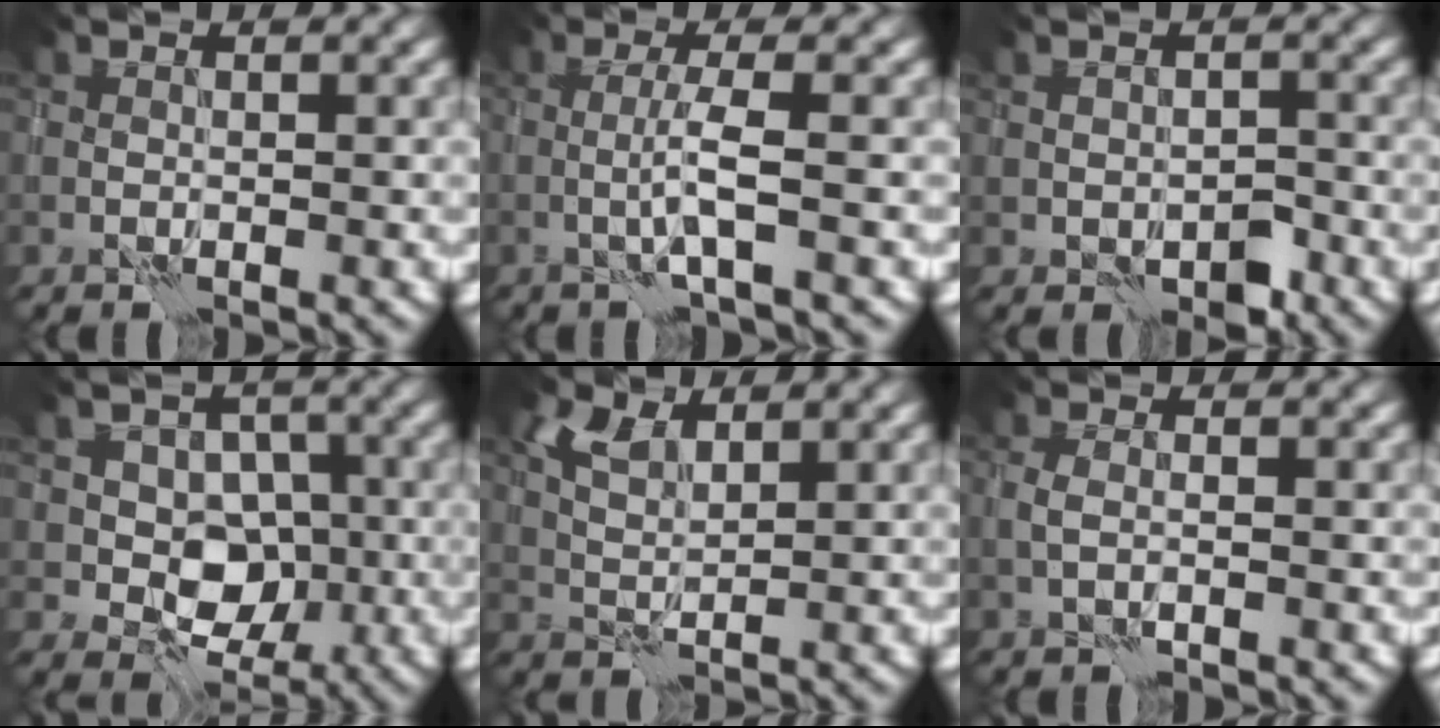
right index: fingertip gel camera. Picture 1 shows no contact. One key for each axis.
{"total": 2.5, "fx": -0.4, "fy": 0.0, "fz": 2.5, "tx": -0.045, "ty": 0.004, "tz": -0.013}
{"total": 2.1, "fx": -1.0, "fy": 1.5, "fz": 1.1, "tx": -0.008, "ty": -0.002, "tz": -0.011}
{"total": 5.0, "fx": -0.4, "fy": 4.2, "fz": 2.7, "tx": -0.010, "ty": 0.001, "tz": -0.014}
{"total": 3.4, "fx": 2.1, "fy": 1.7, "fz": 2.0, "tx": -0.048, "ty": 0.007, "tz": 0.042}
{"total": 1.1, "fx": -0.3, "fy": 0.6, "fz": 0.9, "tx": -0.018, "ty": 0.001, "tz": -0.010}